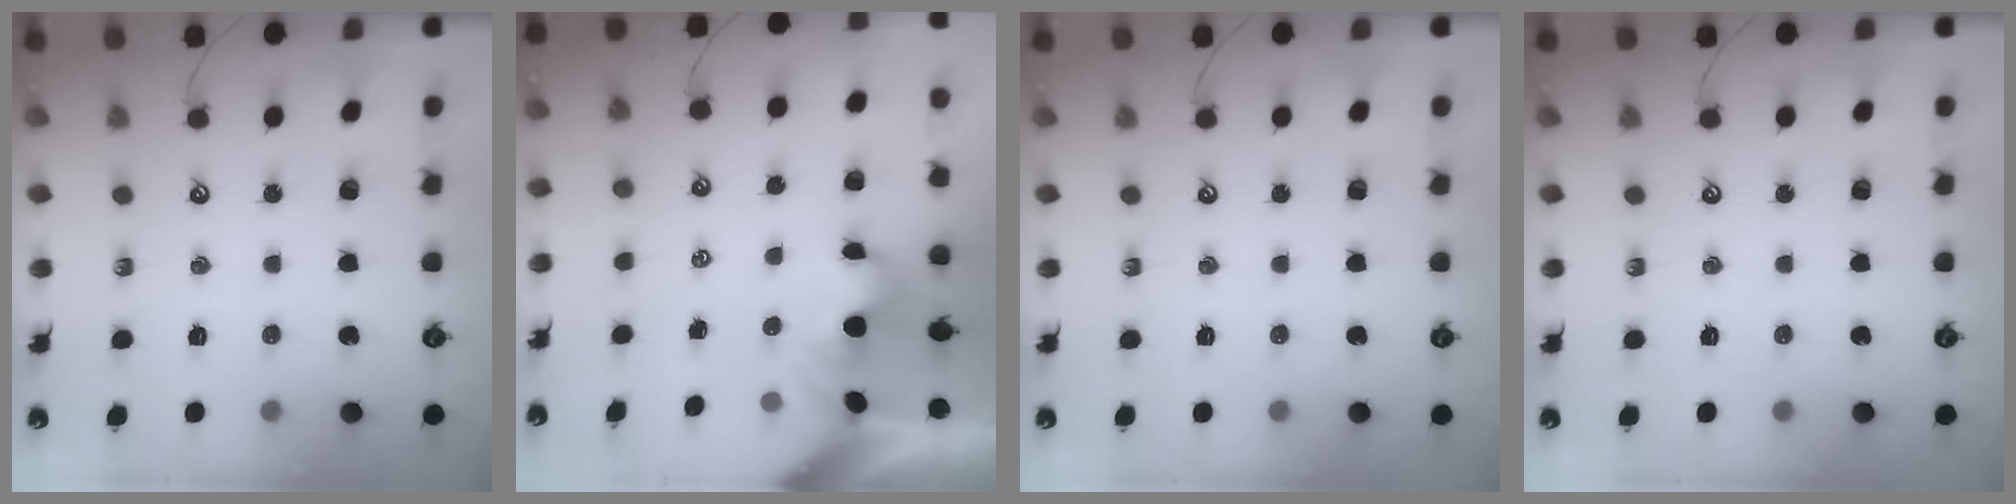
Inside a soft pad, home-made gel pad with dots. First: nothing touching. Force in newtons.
{"total": 1.1, "press": 1.0, "slide": 0.4}
{"total": 0.0}
{"total": 0.0}